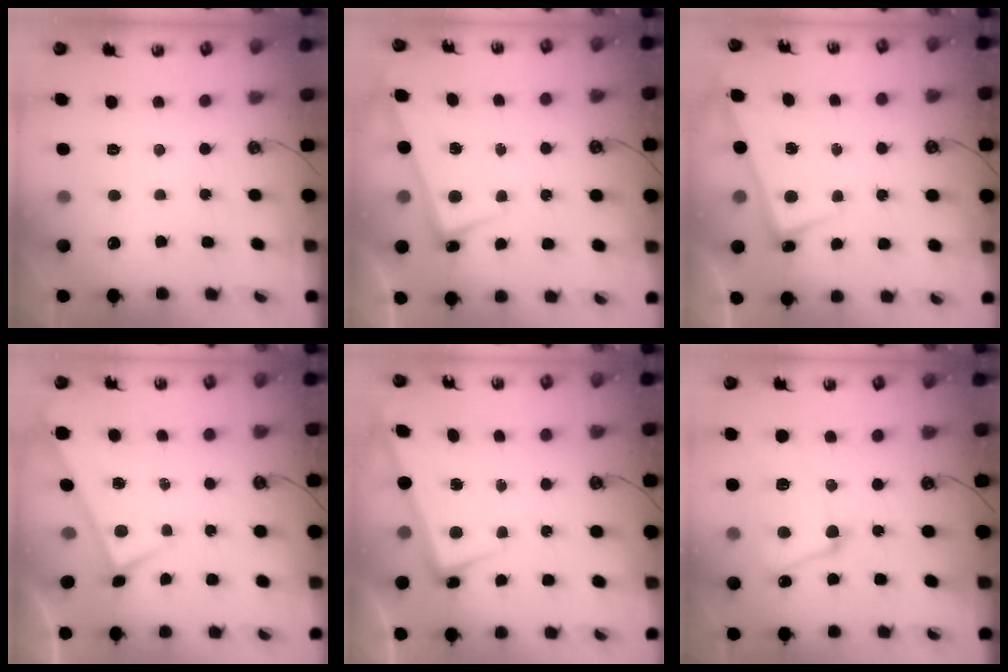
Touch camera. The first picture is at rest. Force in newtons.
{"total": 2.7, "press": 2.7, "slide": 0.5}
{"total": 2.7, "press": 2.7, "slide": 0.5}
{"total": 0.0}
{"total": 2.3, "press": 2.2, "slide": 0.7}
{"total": 7.6, "press": 7.5, "slide": 1.3}